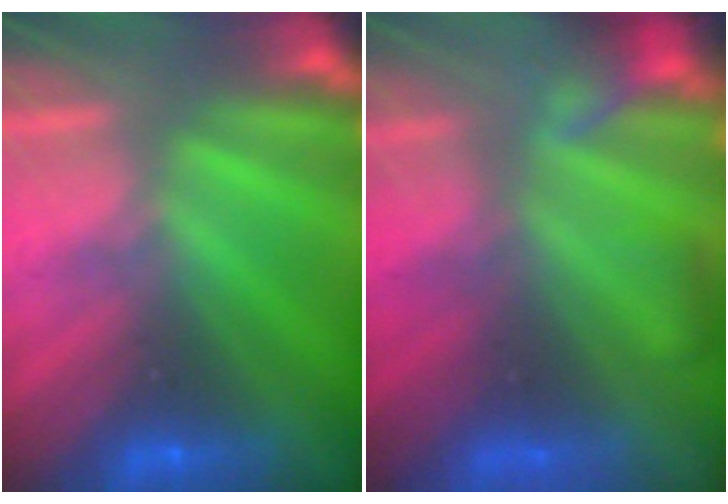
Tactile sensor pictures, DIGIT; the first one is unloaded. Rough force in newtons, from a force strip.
{"total": 5.9}